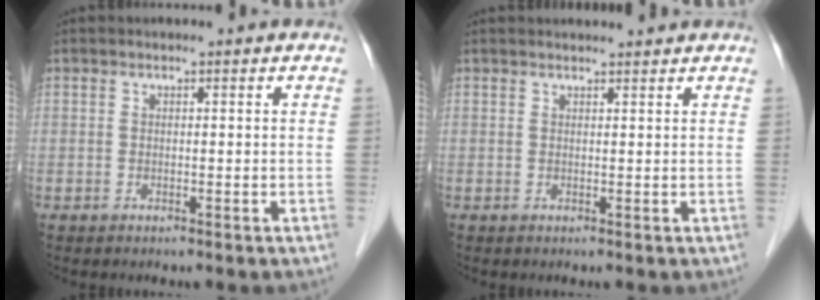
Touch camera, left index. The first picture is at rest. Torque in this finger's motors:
{"motor_torque": [-0.22, -0.44, 0.11, 0.02]}